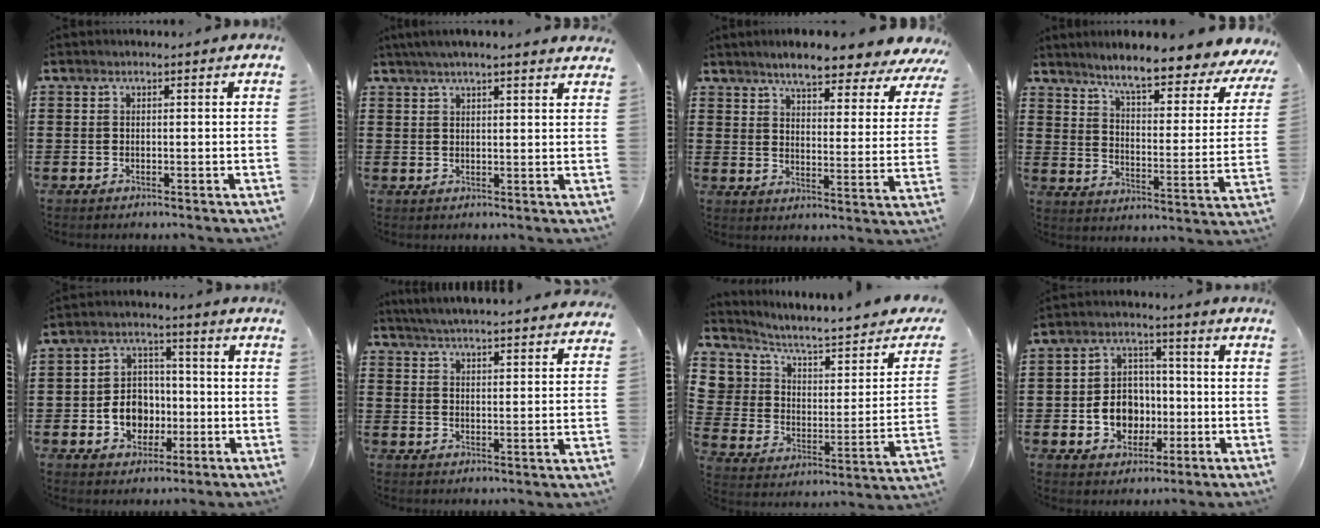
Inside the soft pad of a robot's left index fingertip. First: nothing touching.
{"total": 3.5, "force": [3.1, -0.1, 1.7], "torque": [-0.041, -0.001, 0.056]}
{"total": 7.1, "force": [6.4, 0.6, 2.8], "torque": [-0.067, -0.039, 0.108]}
{"total": 7.1, "force": [5.9, -0.2, 4.1], "torque": [-0.095, -0.043, 0.090]}
{"total": 6.6, "force": [-1.5, 5.6, 3.1], "torque": [-0.068, 0.012, -0.029]}
{"total": 5.1, "force": [5.0, -0.8, 0.6], "torque": [-0.034, -0.033, 0.086]}
{"total": 3.6, "force": [2.4, 2.7, 0.3], "torque": [-0.036, -0.032, 0.035]}
{"total": 7.4, "force": [-1.4, 6.4, 3.6], "torque": [-0.070, 0.013, -0.027]}